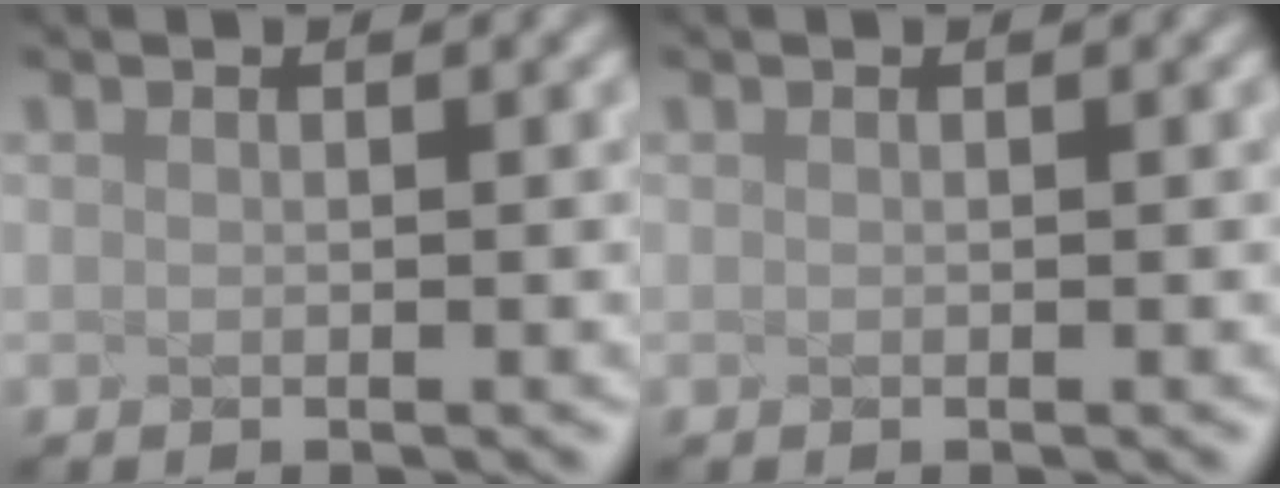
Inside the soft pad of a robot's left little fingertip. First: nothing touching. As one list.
[{"total": 0.0}]